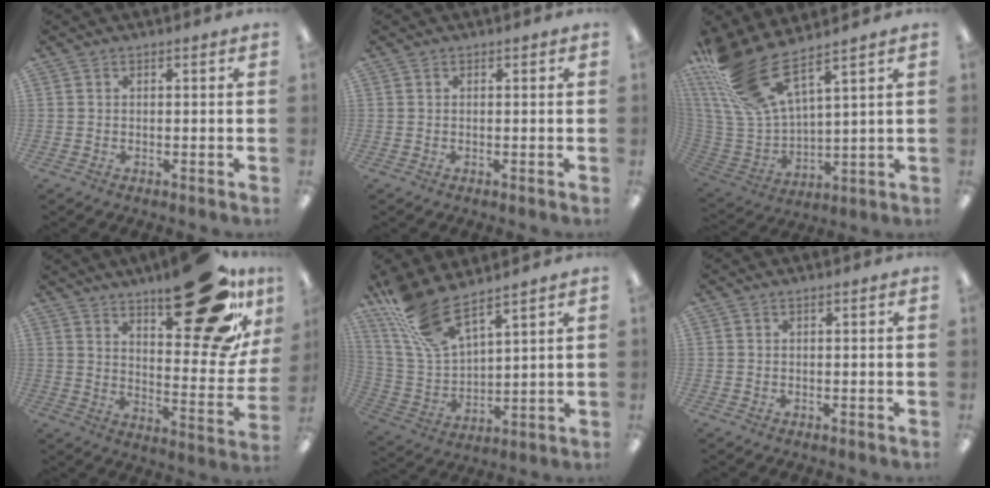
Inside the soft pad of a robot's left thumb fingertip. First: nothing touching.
{"total": 0.0}
{"total": 17.8, "force": [12.3, 5.8, 11.5], "torque": [-0.266, -0.074, 0.222]}
{"total": 26.7, "force": [17.1, 8.8, 18.5], "torque": [-0.231, -0.110, 0.271]}
{"total": 14.9, "force": [11.2, 4.5, 8.7], "torque": [-0.212, -0.056, 0.204]}
{"total": 0.6, "force": [0.3, 0.0, 0.5], "torque": [-0.009, 0.001, 0.005]}